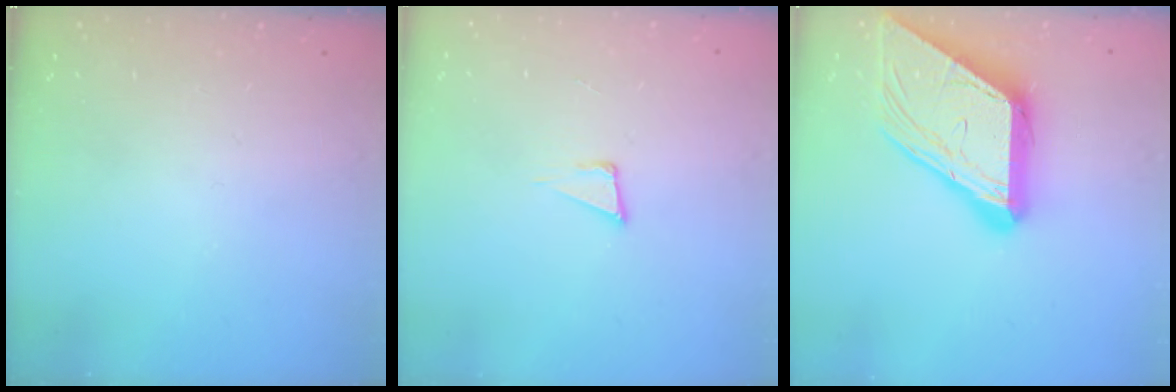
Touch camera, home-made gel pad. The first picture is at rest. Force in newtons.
{"total": 4.0, "press": 2.6, "slide": 3.0}
{"total": 19.0, "press": 18.8, "slide": 2.2}